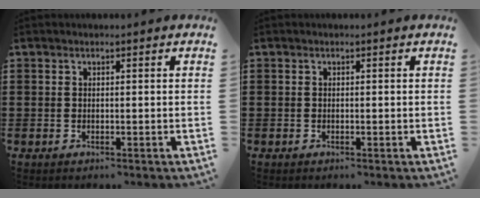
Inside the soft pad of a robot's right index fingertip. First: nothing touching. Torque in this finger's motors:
{"motor_torque": [0.24, 0.21, 0.00, 0.00]}